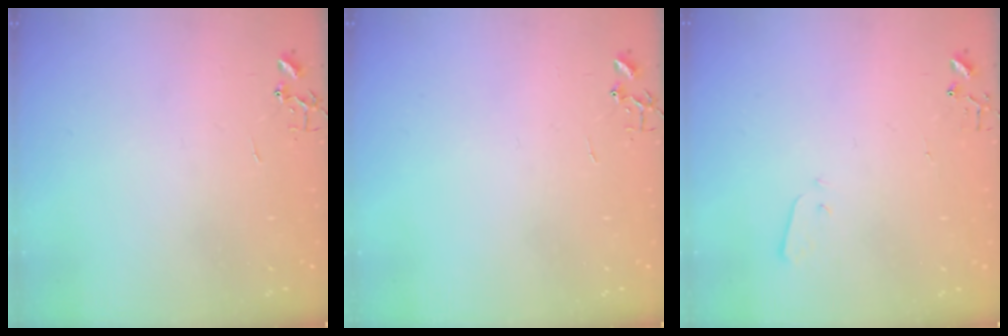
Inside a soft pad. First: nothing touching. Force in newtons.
{"total": 0.0}
{"total": 1.9, "press": 1.9, "slide": 0.4}